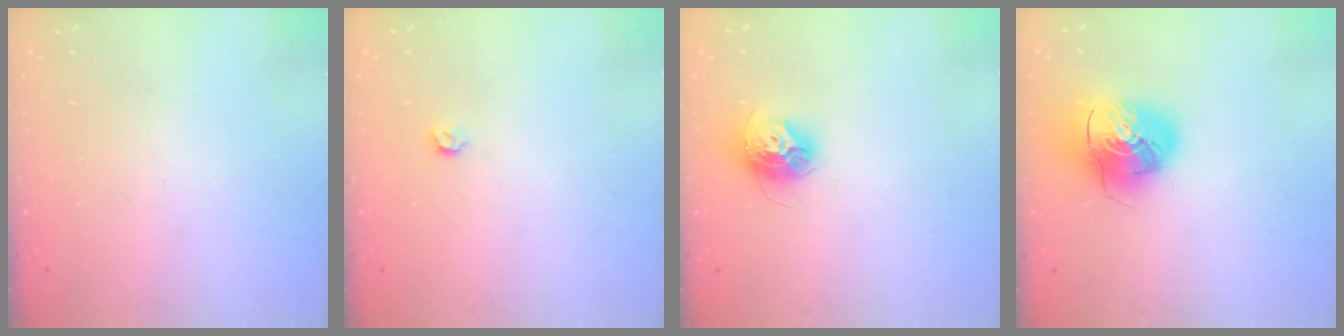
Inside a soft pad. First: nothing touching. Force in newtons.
{"total": 3.6, "press": 3.6, "slide": 0.8}
{"total": 11.3, "press": 11.3, "slide": 0.9}
{"total": 14.7, "press": 14.5, "slide": 2.4}